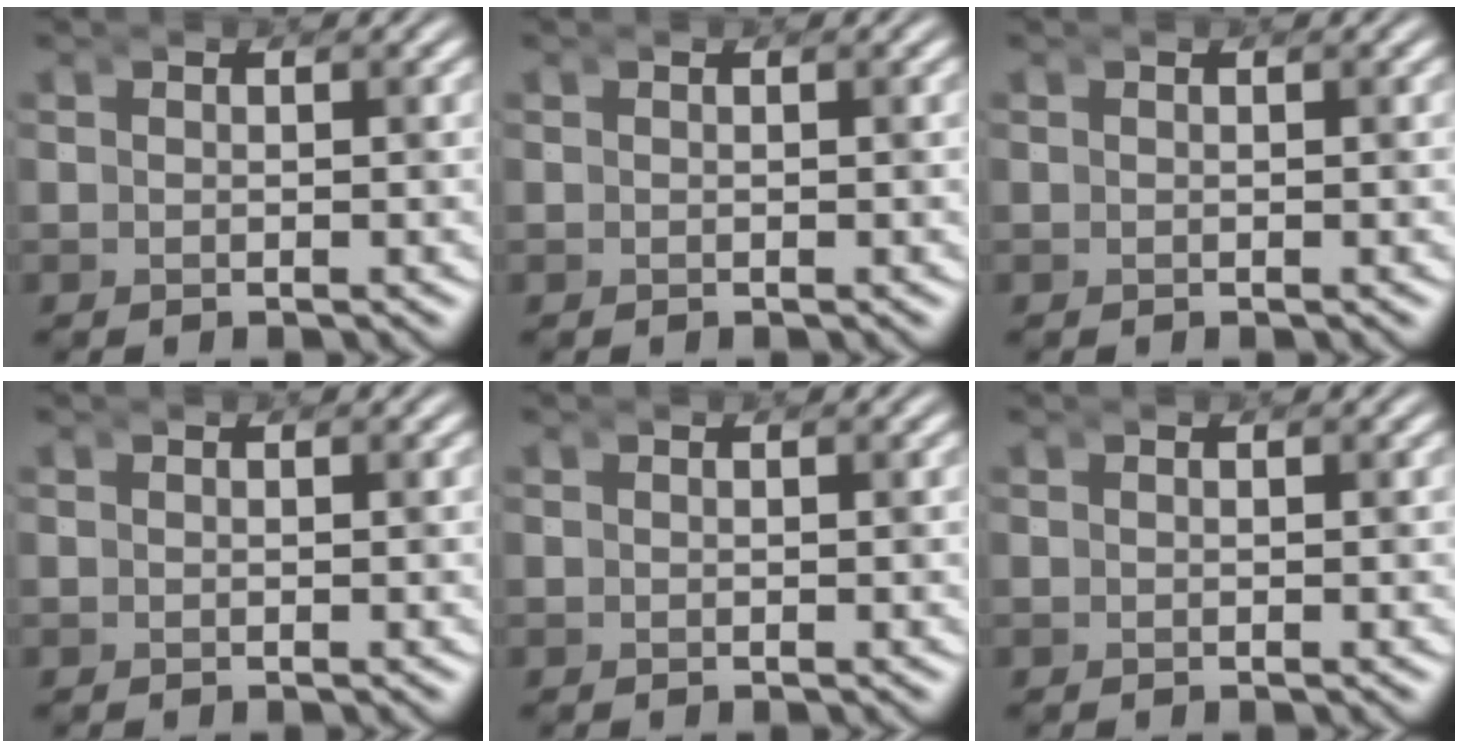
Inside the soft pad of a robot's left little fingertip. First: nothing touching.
{"total": 0.0}
{"total": 0.0}
{"total": 0.0}
{"total": 0.0}
{"total": 0.0}